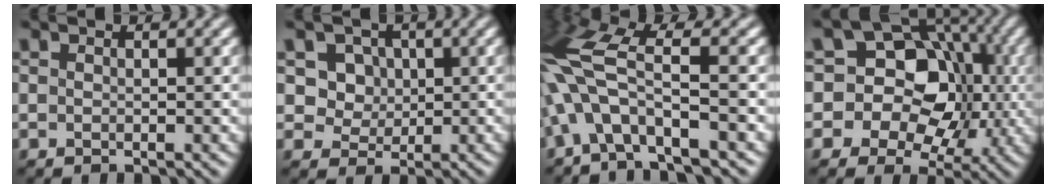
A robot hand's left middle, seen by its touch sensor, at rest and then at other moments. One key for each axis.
{"total": 5.1, "fx": 1.8, "fy": 4.4, "fz": 2.0, "tx": -0.033, "ty": 0.001, "tz": 0.030}
{"total": 9.5, "fx": -2.0, "fy": 4.2, "fz": 8.3, "tx": -0.178, "ty": 0.020, "tz": -0.052}
{"total": 14.0, "fx": 0.0, "fy": 12.3, "fz": 6.7, "tx": -0.112, "ty": 0.050, "tz": -0.038}